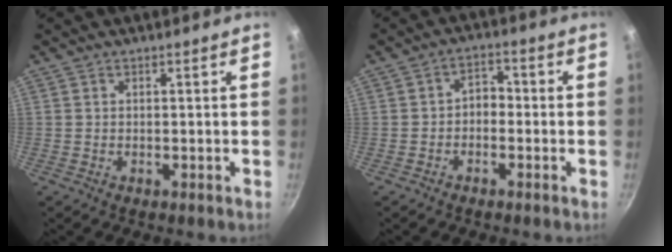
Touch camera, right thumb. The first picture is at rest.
{"total": 3.7, "force": [-1.0, 2.7, 2.4], "torque": [-0.019, 0.021, -0.029]}